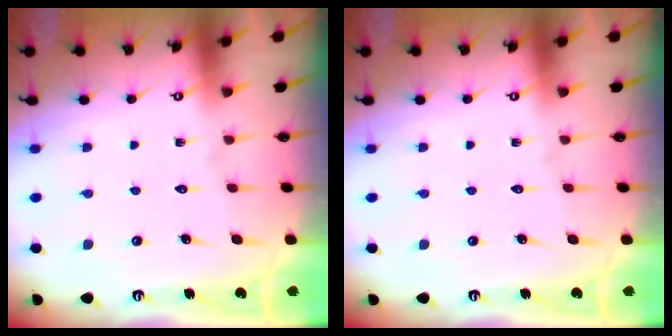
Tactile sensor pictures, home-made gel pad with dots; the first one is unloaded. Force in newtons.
{"total": 0.0}